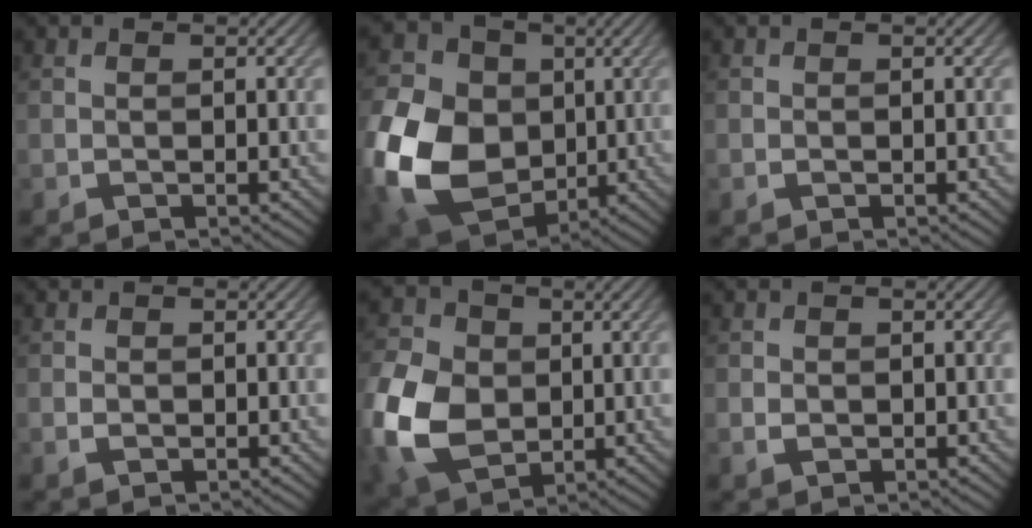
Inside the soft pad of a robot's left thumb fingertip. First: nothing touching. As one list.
[{"total": 17.9, "force": [-2.8, 13.8, 11.0], "torque": [-0.292, -0.013, -0.048]}, {"total": 0.6, "force": [-0.1, 0.4, 0.3], "torque": [-0.006, -0.004, -0.003]}, {"total": 1.2, "force": [-0.3, 0.9, 0.7], "torque": [-0.014, -0.005, -0.007]}, {"total": 14.0, "force": [-1.6, 10.6, 9.0], "torque": [-0.259, -0.011, -0.038]}, {"total": 1.4, "force": [-0.2, 1.2, 0.7], "torque": [-0.016, -0.007, -0.005]}]